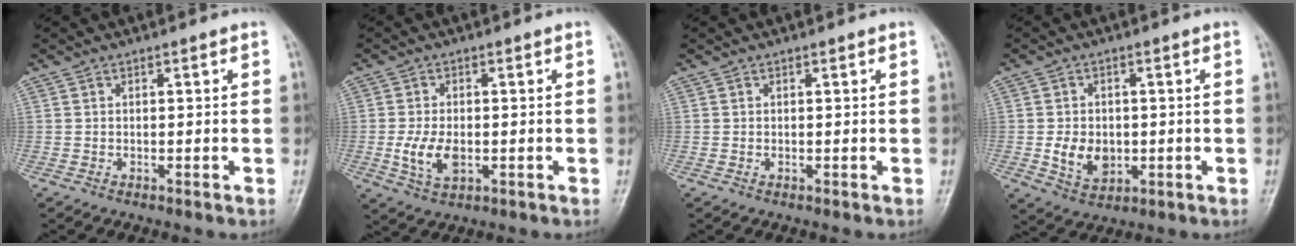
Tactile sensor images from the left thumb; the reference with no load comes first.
{"total": 6.3, "force": [-1.0, 3.7, 5.0], "torque": [-0.098, -0.006, -0.015]}
{"total": 0.0}
{"total": 6.7, "force": [-0.7, 5.1, 4.3], "torque": [-0.056, -0.005, -0.001]}